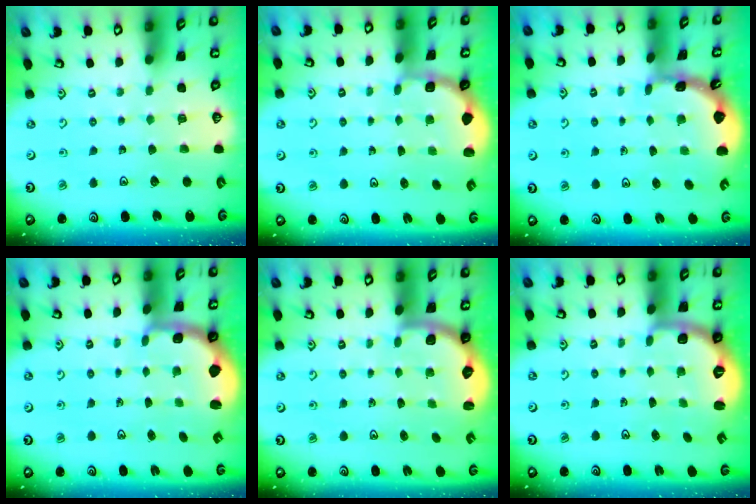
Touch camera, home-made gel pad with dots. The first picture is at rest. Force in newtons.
{"total": 1.8, "press": 1.7, "slide": 0.7}
{"total": 1.8, "press": 1.8, "slide": 0.1}
{"total": 1.7, "press": 1.3, "slide": 1.0}
{"total": 2.5, "press": 2.1, "slide": 1.3}
{"total": 2.7, "press": 1.6, "slide": 2.2}